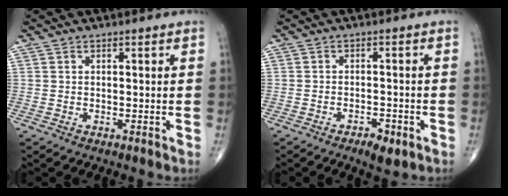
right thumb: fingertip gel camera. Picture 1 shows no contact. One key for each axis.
{"total": 3.7, "fx": -2.2, "fy": 1.5, "fz": 2.6, "tx": -0.038, "ty": 0.008, "tz": -0.031}